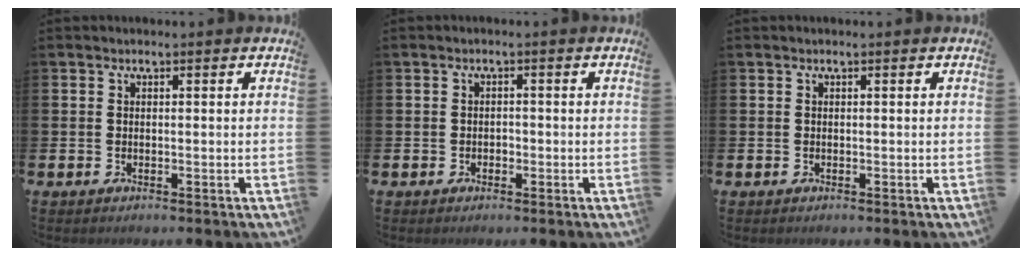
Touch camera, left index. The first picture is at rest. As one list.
[{"total": 1.0, "force": [-0.4, 0.8, 0.4], "torque": [-0.004, 0.002, -0.010]}, {"total": 0.0}]